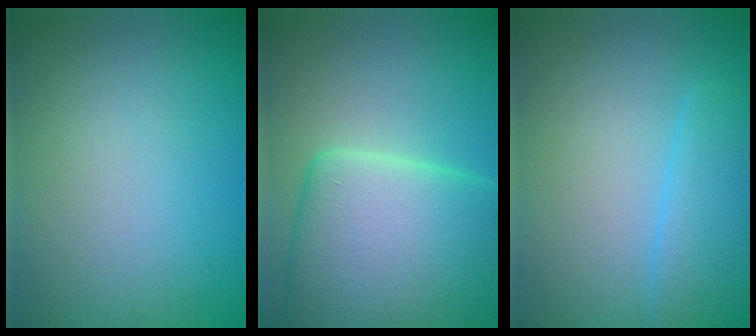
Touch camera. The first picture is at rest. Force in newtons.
{"total": 12.7, "press": 12.6, "slide": 1.1}
{"total": 2.7, "press": 2.7, "slide": 0.0}